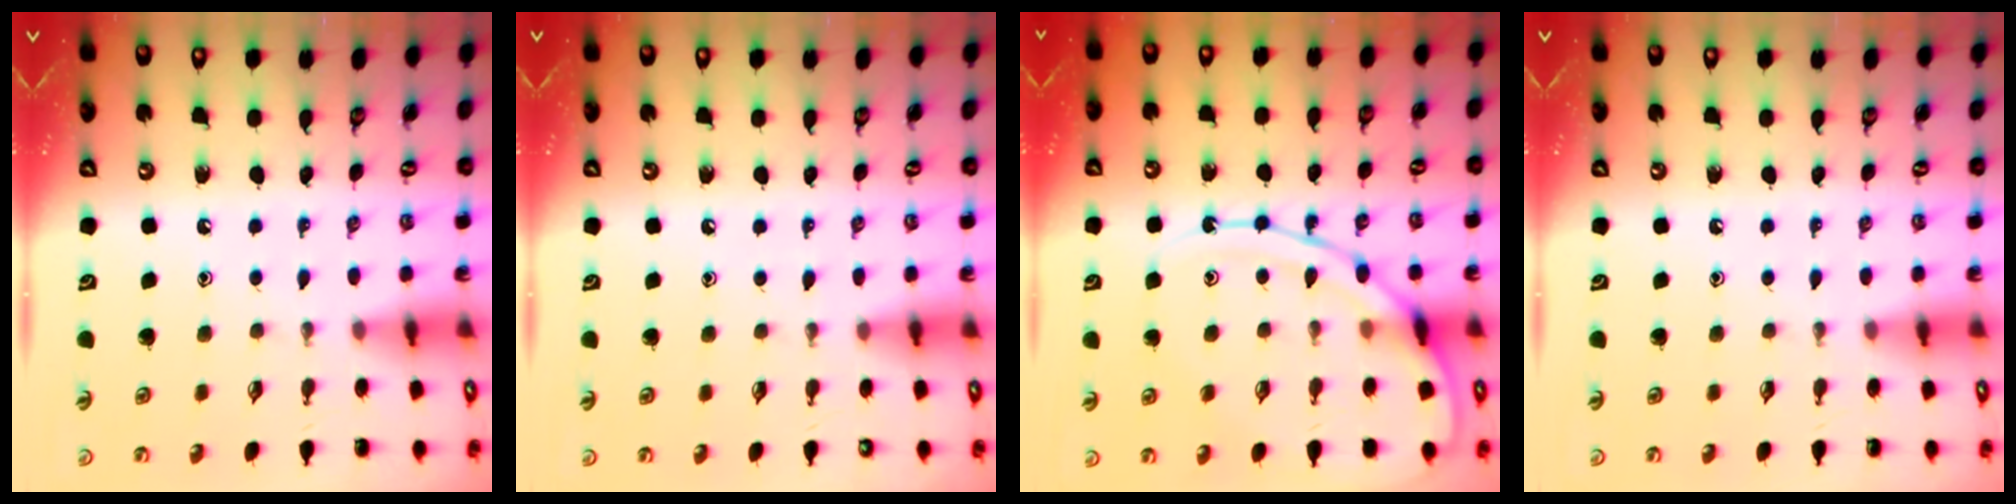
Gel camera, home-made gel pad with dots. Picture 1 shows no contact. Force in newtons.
{"total": 3.9, "press": 3.9, "slide": 0.6}
{"total": 14.1, "press": 14.0, "slide": 1.4}
{"total": 0.0}